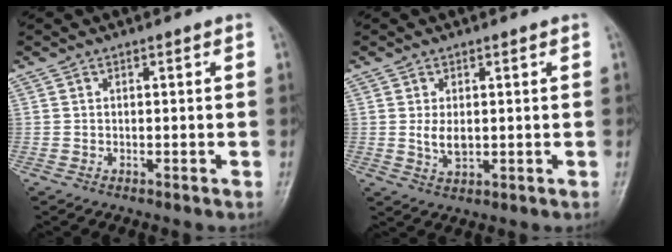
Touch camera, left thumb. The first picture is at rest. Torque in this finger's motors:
{"motor_torque": [0.40, 1.03, 0.46, 0.00, 0.02]}